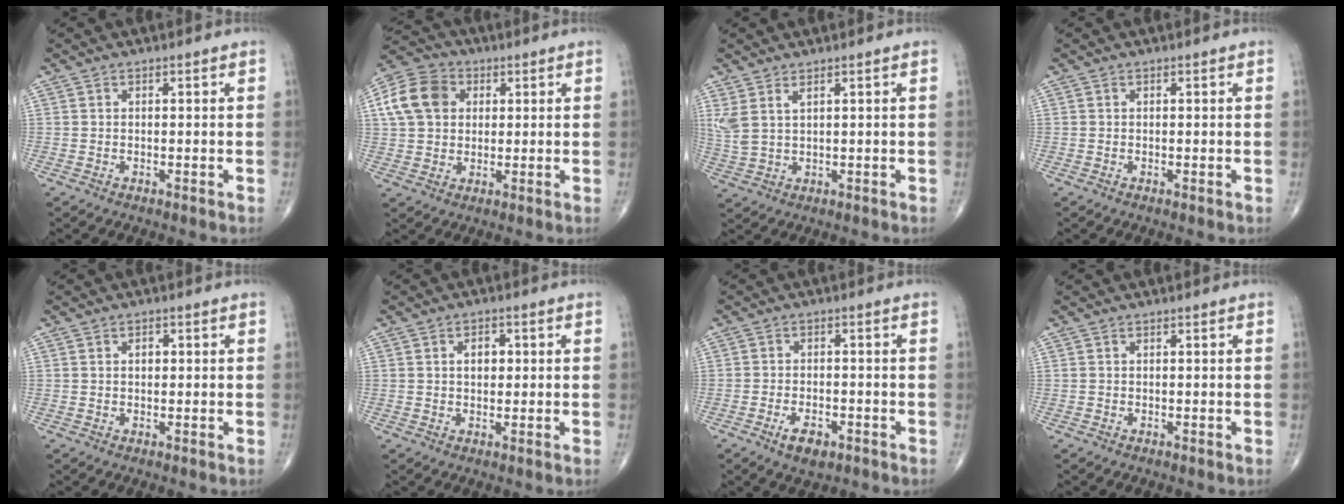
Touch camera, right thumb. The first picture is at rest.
{"total": 11.3, "force": [2.7, 8.9, 6.4], "torque": [-0.108, 0.010, 0.041]}
{"total": 4.7, "force": [2.3, 1.9, 3.6], "torque": [-0.095, -0.005, 0.059]}
{"total": 0.0}
{"total": 1.7, "force": [0.3, 1.2, 1.2], "torque": [-0.014, 0.002, 0.005]}
{"total": 3.5, "force": [0.7, 2.4, 2.5], "torque": [-0.027, 0.003, 0.009]}
{"total": 4.6, "force": [-2.5, 2.2, 3.2], "torque": [-0.053, 0.006, -0.039]}
{"total": 0.0}